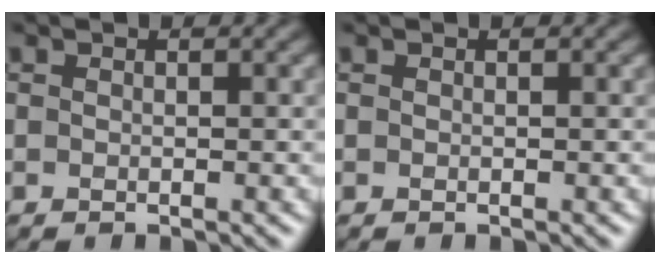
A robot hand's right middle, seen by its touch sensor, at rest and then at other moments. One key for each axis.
{"total": 0.0}